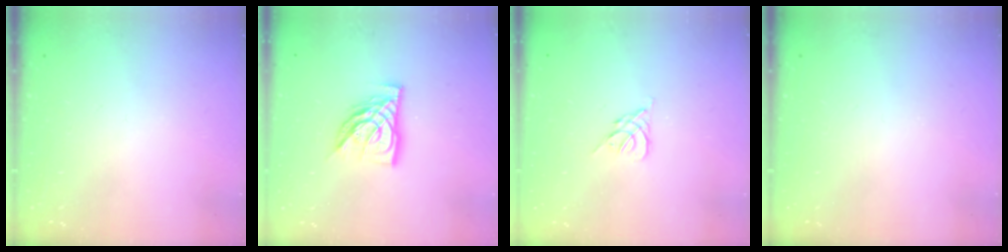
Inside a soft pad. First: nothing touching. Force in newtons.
{"total": 11.3, "press": 11.2, "slide": 1.4}
{"total": 2.6, "press": 2.5, "slide": 0.7}
{"total": 0.0}